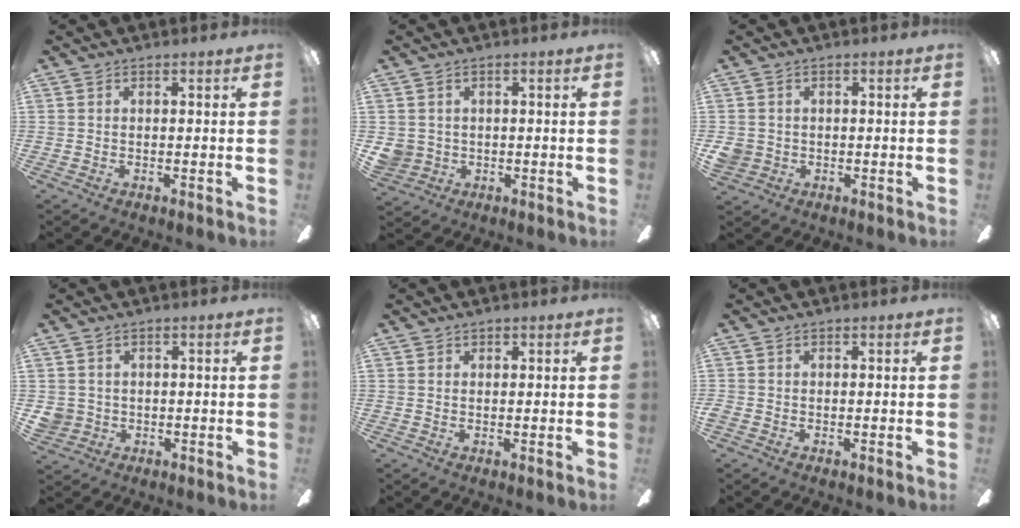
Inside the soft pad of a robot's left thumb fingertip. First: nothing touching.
{"total": 3.8, "force": [0.3, 3.8, 0.6], "torque": [-0.020, 0.005, 0.005]}
{"total": 3.2, "force": [-0.3, 3.0, 0.8], "torque": [-0.017, 0.008, -0.003]}
{"total": 3.3, "force": [0.2, 3.2, 0.4], "torque": [-0.008, 0.006, 0.004]}
{"total": 1.0, "force": [0.8, 0.7, 0.0], "torque": [-0.001, 0.001, 0.014]}
{"total": 0.6, "force": [-0.2, 0.6, 0.1], "torque": [-0.001, 0.005, -0.007]}